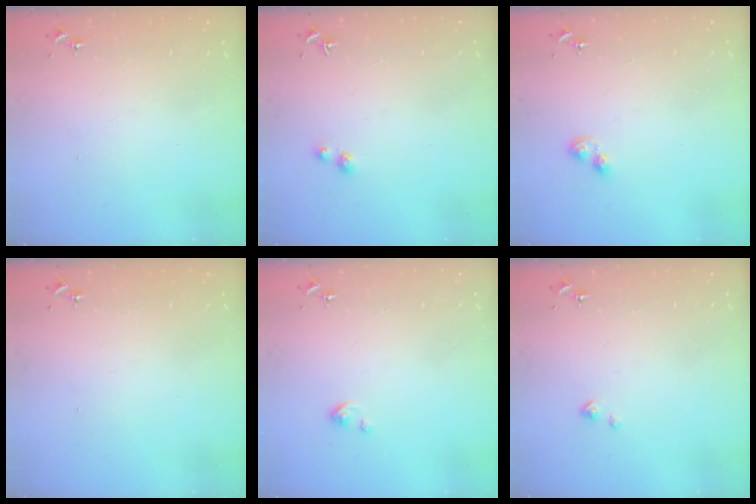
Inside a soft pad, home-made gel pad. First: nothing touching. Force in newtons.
{"total": 3.3, "press": 3.2, "slide": 0.5}
{"total": 3.5, "press": 3.5, "slide": 0.5}
{"total": 0.0}
{"total": 2.6, "press": 2.6, "slide": 0.4}
{"total": 1.0, "press": 1.0, "slide": 0.2}